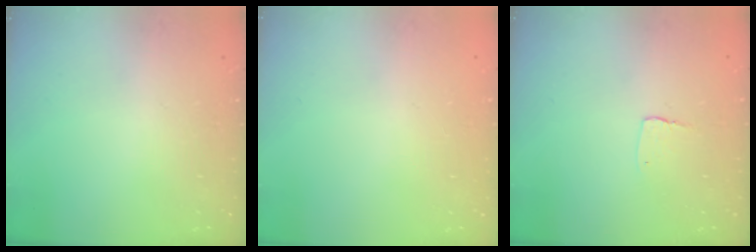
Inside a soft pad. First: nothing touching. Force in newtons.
{"total": 0.0}
{"total": 2.9, "press": 2.9, "slide": 0.2}